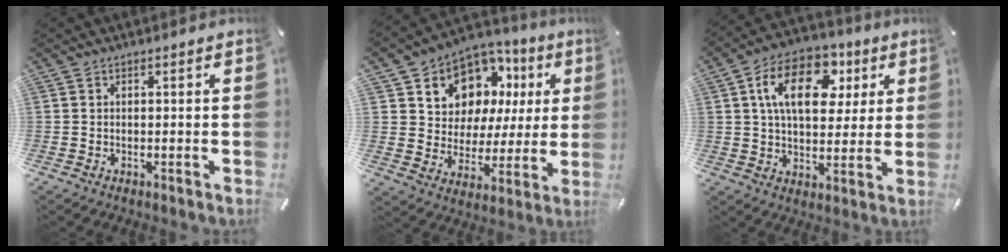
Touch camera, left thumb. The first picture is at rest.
{"total": 10.6, "force": [6.2, 8.3, 2.0], "torque": [-0.045, -0.060, 0.119]}
{"total": 16.1, "force": [5.9, 10.3, 10.9], "torque": [-0.172, -0.007, 0.104]}